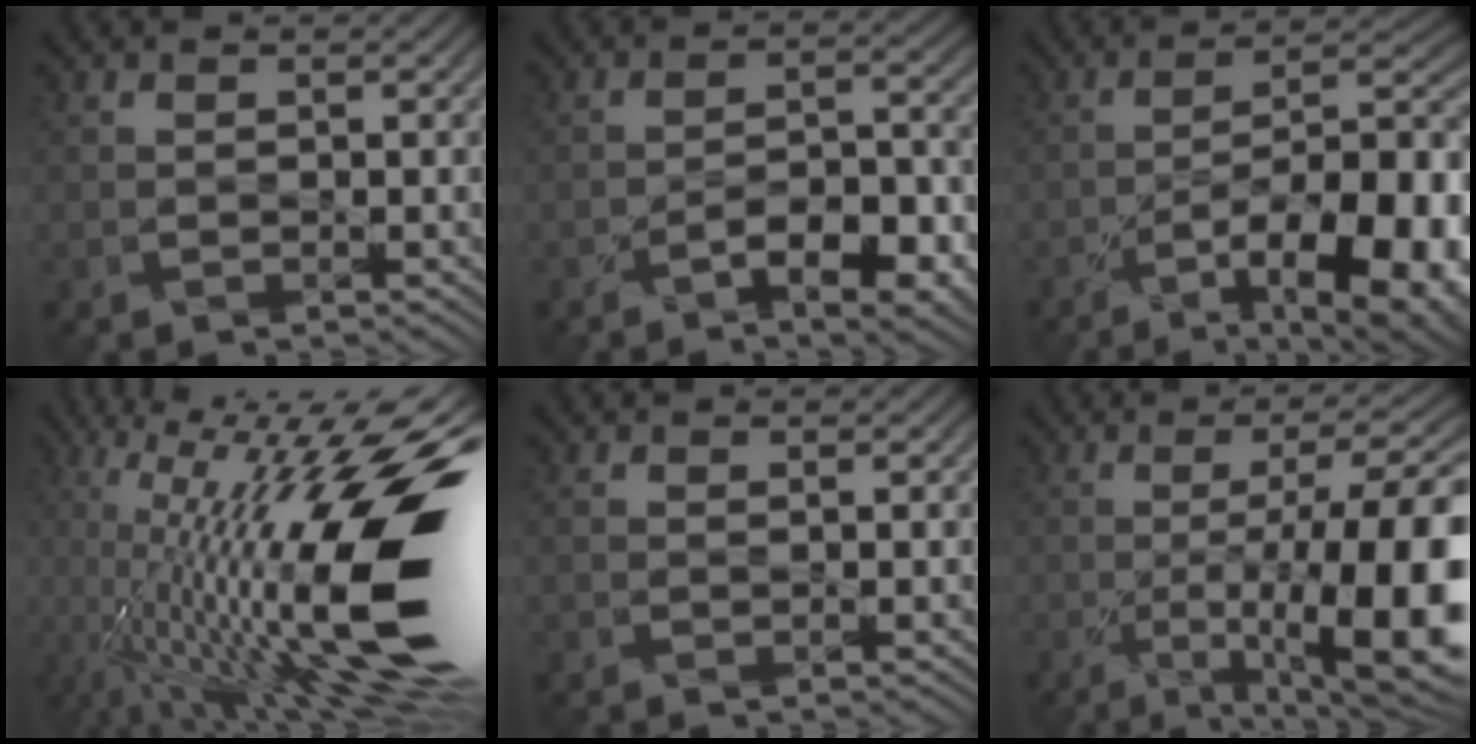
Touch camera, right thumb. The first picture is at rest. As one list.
[{"total": 7.6, "force": [-5.6, 2.4, 4.6], "torque": [-0.070, -0.001, -0.088]}, {"total": 17.9, "force": [-10.1, 6.0, 13.5], "torque": [-0.178, -0.005, -0.151]}, {"total": 19.4, "force": [-2.3, 4.9, 18.6], "torque": [-0.310, 0.009, -0.047]}, {"total": 0.8, "force": [0.0, -0.2, 0.8], "torque": [-0.021, 0.003, -0.002]}, {"total": 16.1, "force": [-5.0, 4.5, 14.6], "torque": [-0.205, -0.006, -0.070]}]